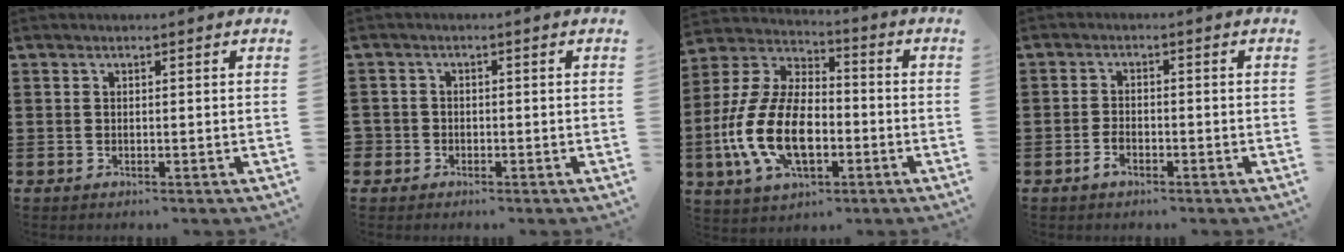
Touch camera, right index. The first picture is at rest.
{"total": 1.6, "force": [-0.9, 1.3, 0.2], "torque": [-0.010, -0.001, -0.020]}
{"total": 14.3, "force": [-3.9, 7.7, 11.4], "torque": [-0.279, -0.007, -0.080]}
{"total": 2.3, "force": [-1.4, 1.1, 1.4], "torque": [-0.035, -0.001, -0.029]}